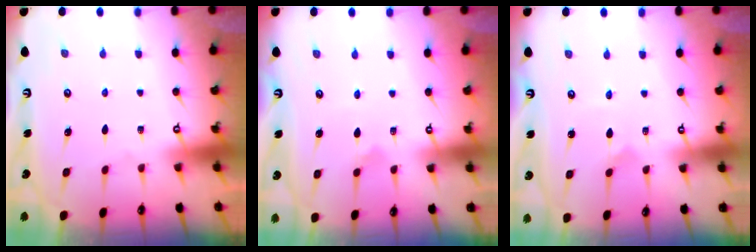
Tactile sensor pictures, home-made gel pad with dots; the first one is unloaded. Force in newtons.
{"total": 2.9, "press": 2.9, "slide": 0.1}
{"total": 1.8, "press": 1.8, "slide": 0.2}